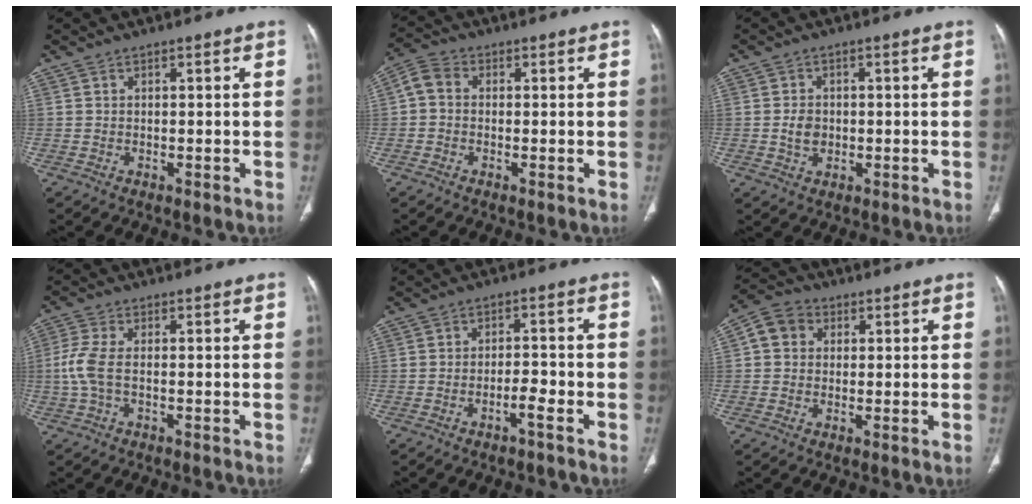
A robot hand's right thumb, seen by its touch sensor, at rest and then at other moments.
{"total": 4.0, "force": [0.0, 3.1, 2.6], "torque": [-0.046, 0.013, -0.013]}
{"total": 3.4, "force": [-0.2, 2.8, 2.0], "torque": [-0.027, 0.003, -0.001]}
{"total": 5.2, "force": [-0.6, 2.3, 4.6], "torque": [-0.132, 0.003, -0.016]}
{"total": 3.1, "force": [-2.0, 0.5, 2.3], "torque": [-0.041, 0.022, -0.034]}
{"total": 6.0, "force": [1.2, 5.1, 2.8], "torque": [-0.037, 0.013, 0.014]}